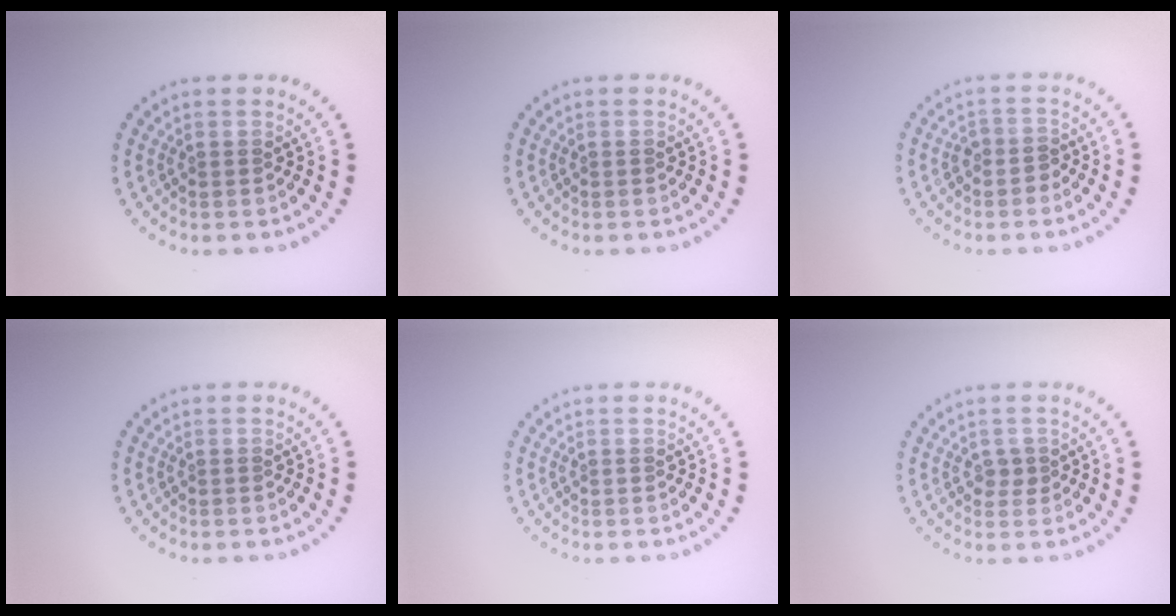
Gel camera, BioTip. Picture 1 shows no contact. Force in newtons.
{"total": 0.0}
{"total": 1.4, "press": 1.2, "slide": 0.8}
{"total": 0.0}
{"total": 0.0}
{"total": 1.1, "press": 1.1, "slide": 0.3}